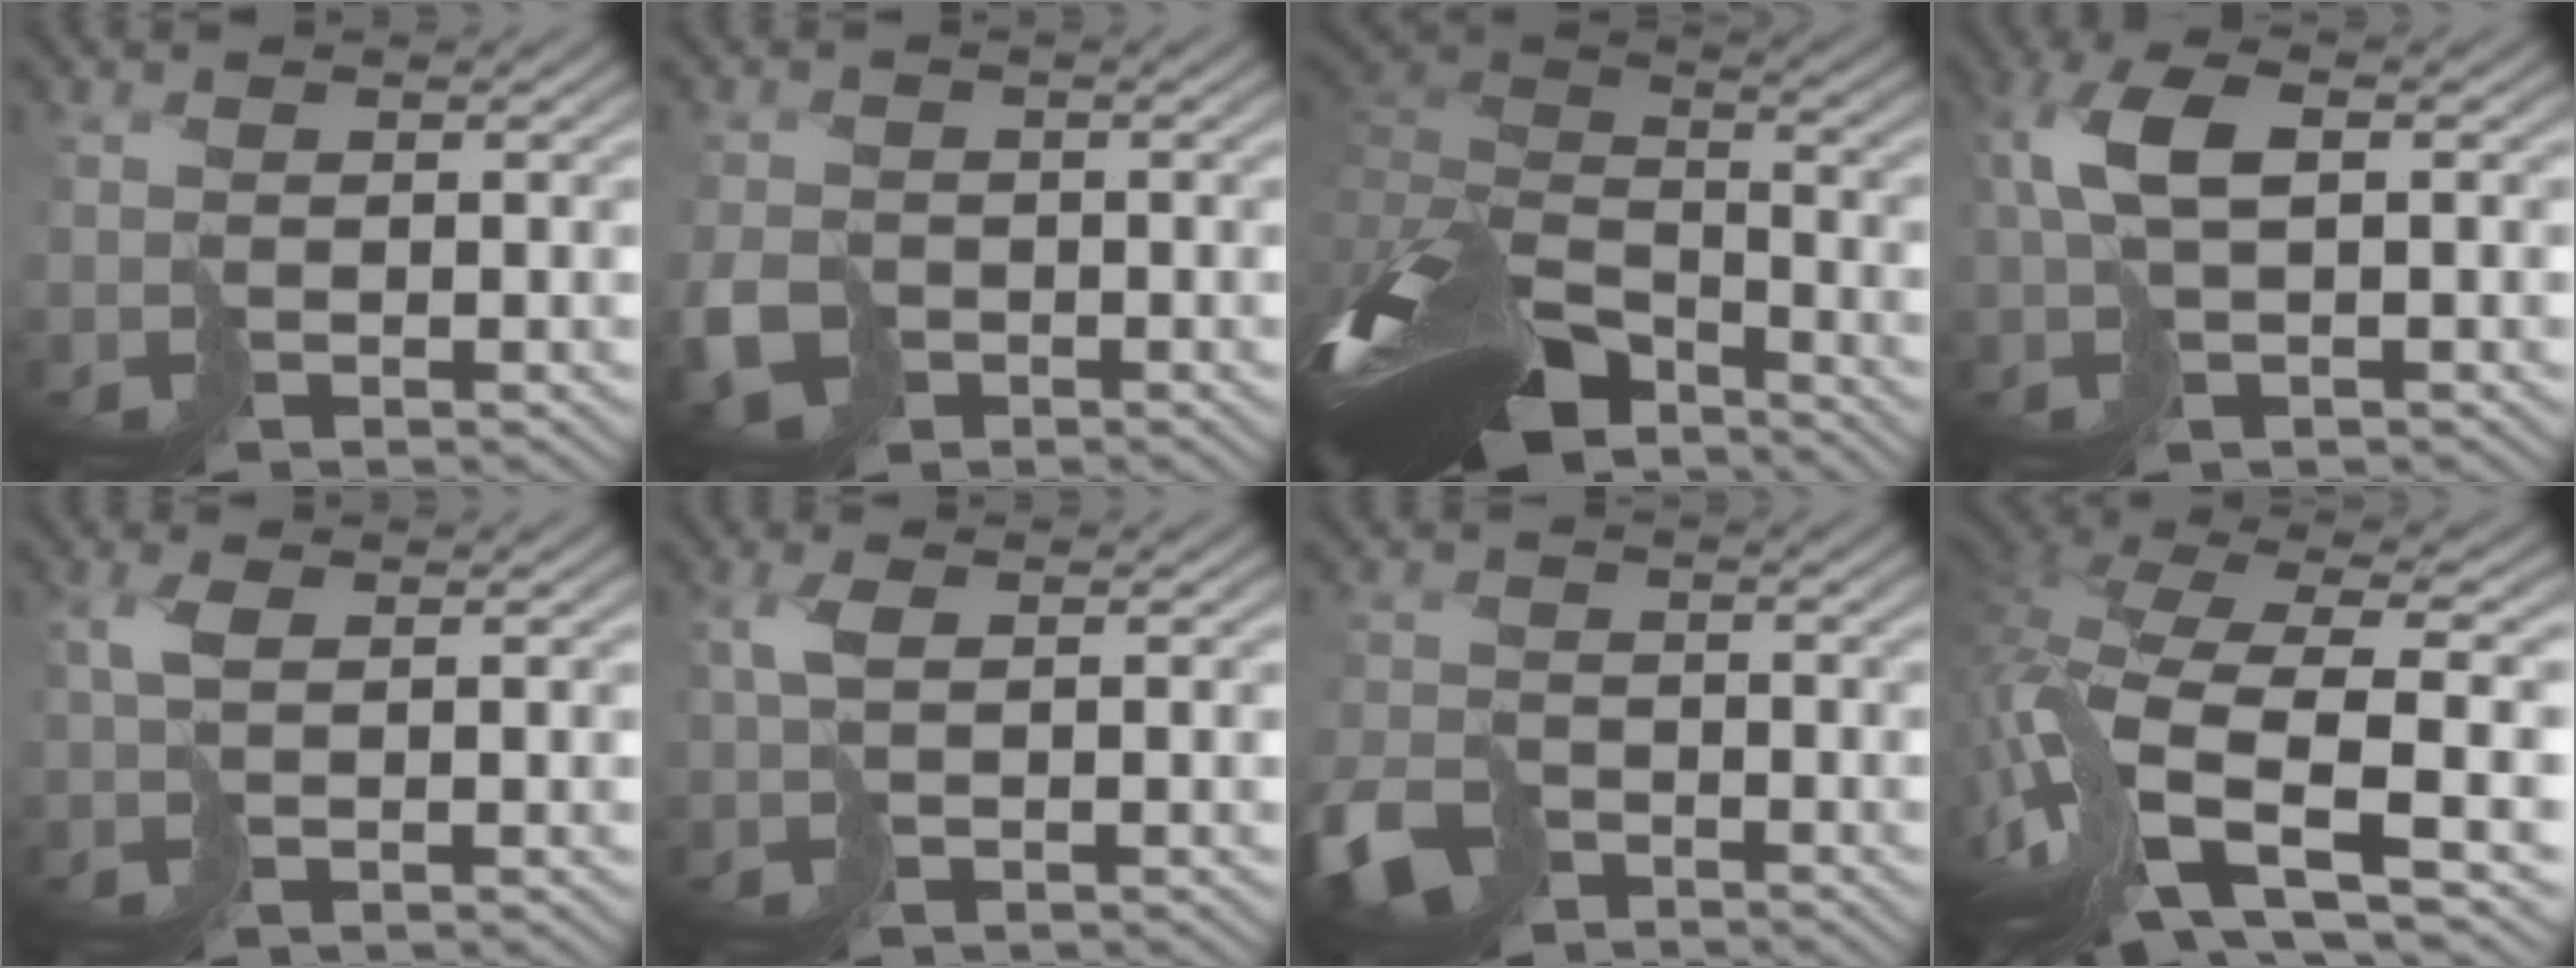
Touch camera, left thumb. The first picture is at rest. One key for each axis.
{"total": 4.0, "fx": -1.8, "fy": 3.2, "fz": 1.7, "tx": -0.043, "ty": -0.010, "tz": -0.038}
{"total": 14.5, "fx": -7.4, "fy": 6.7, "fz": 10.5, "tx": -0.259, "ty": 0.008, "tz": -0.138}
{"total": 6.7, "fx": 1.0, "fy": 2.6, "fz": 6.0, "tx": -0.130, "ty": 0.015, "tz": 0.016}
{"total": 2.4, "fx": 0.9, "fy": 0.8, "fz": 2.1, "tx": -0.047, "ty": 0.007, "tz": 0.019}
{"total": 2.7, "fx": 0.9, "fy": 0.9, "fz": 2.4, "tx": -0.054, "ty": 0.008, "tz": 0.017}
{"total": 6.9, "fx": -4.9, "fy": 3.8, "fz": 3.1, "tx": -0.073, "ty": -0.017, "tz": -0.103}
{"total": 14.8, "fx": -3.4, "fy": 7.2, "fz": 12.5, "tx": -0.322, "ty": -0.028, "tz": -0.031}